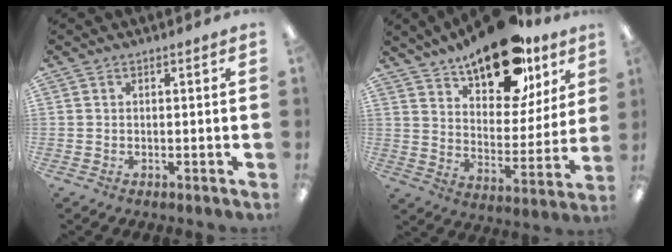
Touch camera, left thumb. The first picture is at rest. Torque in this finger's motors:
{"motor_torque": [0.64, 0.72, 1.29, -1.48, 0.13]}